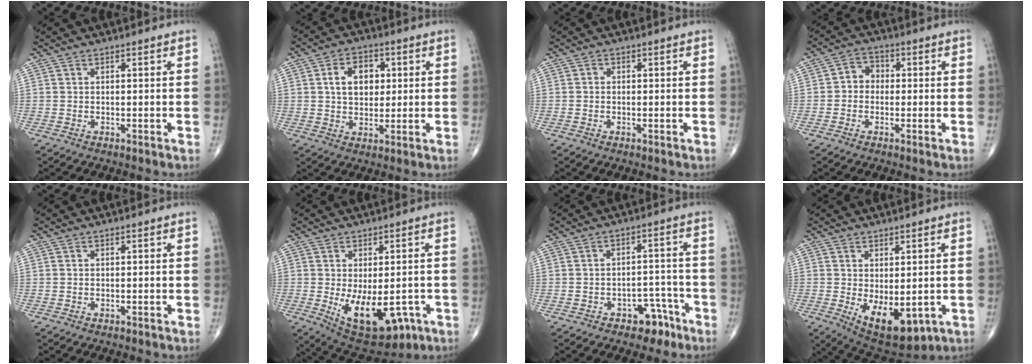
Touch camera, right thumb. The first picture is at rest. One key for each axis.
{"total": 8.5, "fx": 1.7, "fy": 6.1, "fz": 5.8, "tx": -0.060, "ty": 0.003, "tz": 0.027}
{"total": 0.7, "fx": -0.1, "fy": 0.6, "fz": 0.2, "tx": 0.006, "ty": 0.003, "tz": -0.006}
{"total": 4.2, "fx": -0.4, "fy": 3.7, "fz": 2.0, "tx": -0.008, "ty": 0.018, "tz": -0.019}
{"total": 0.0}
{"total": 14.0, "fx": -4.0, "fy": 7.5, "fz": 11.1, "tx": -0.148, "ty": -0.008, "tz": -0.037}
{"total": 5.9, "fx": -3.8, "fy": 3.7, "fz": 2.6, "tx": -0.003, "ty": 0.042, "tz": -0.051}
{"total": 10.4, "fx": -2.0, "fy": 5.2, "fz": 8.8, "tx": -0.117, "ty": -0.014, "tz": -0.008}